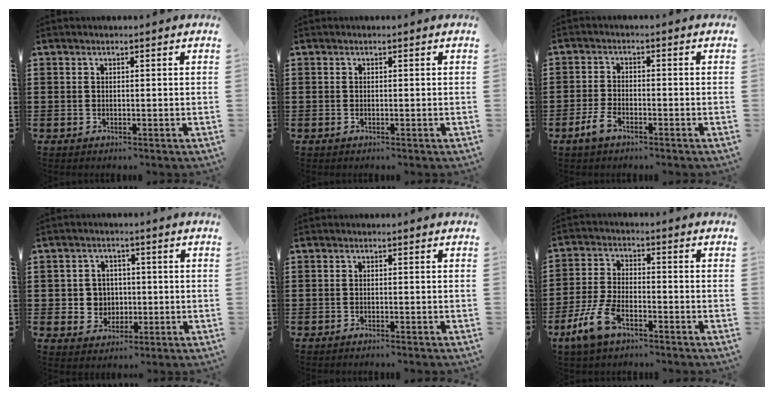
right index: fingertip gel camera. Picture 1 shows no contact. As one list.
[{"total": 0.0}, {"total": 3.2, "force": [-2.1, 1.3, 2.0], "torque": [-0.057, -0.003, -0.046]}, {"total": 4.2, "force": [-0.1, 4.0, 1.2], "torque": [-0.040, 0.012, -0.005]}, {"total": 0.6, "force": [-0.5, 0.0, 0.2], "torque": [-0.005, -0.001, -0.011]}, {"total": 7.2, "force": [-4.1, 3.0, 5.1], "torque": [-0.132, -0.005, -0.084]}]